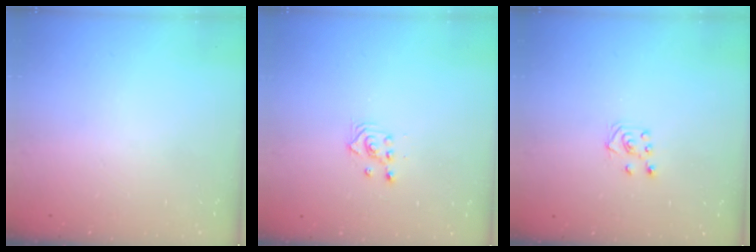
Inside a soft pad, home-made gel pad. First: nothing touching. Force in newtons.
{"total": 2.3, "press": 2.3, "slide": 0.3}
{"total": 5.1, "press": 5.1, "slide": 0.5}